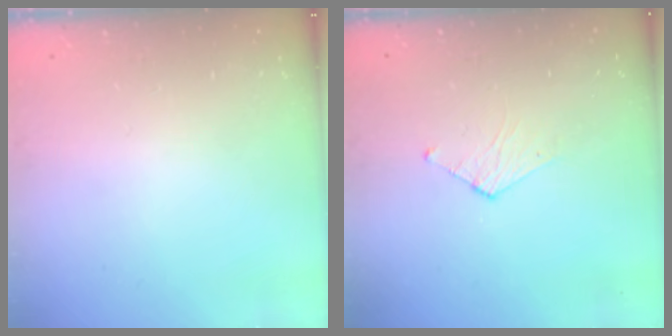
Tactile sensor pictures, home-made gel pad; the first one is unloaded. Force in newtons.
{"total": 3.5, "press": 3.5, "slide": 0.3}